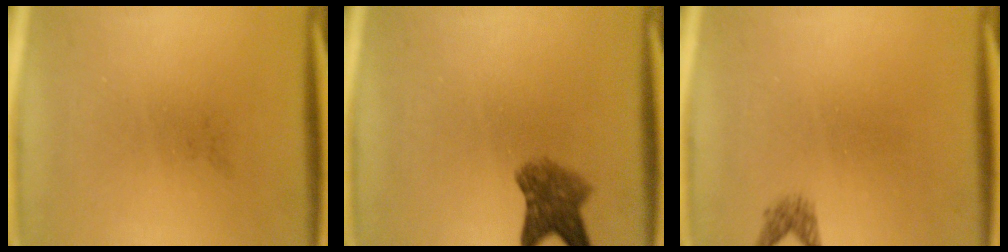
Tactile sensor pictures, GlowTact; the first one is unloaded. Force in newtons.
{"total": 5.2}
{"total": 1.3}